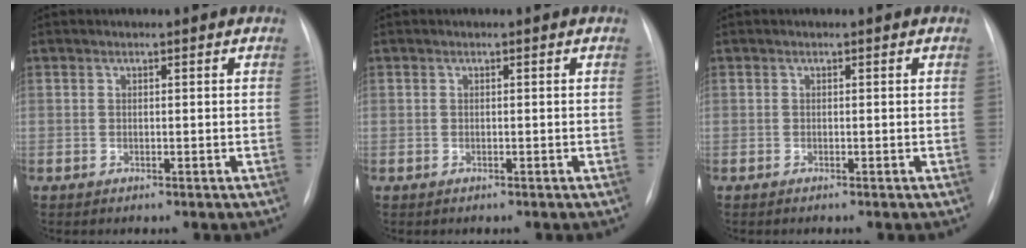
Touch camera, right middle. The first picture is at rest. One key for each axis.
{"total": 0.0}
{"total": 0.0}